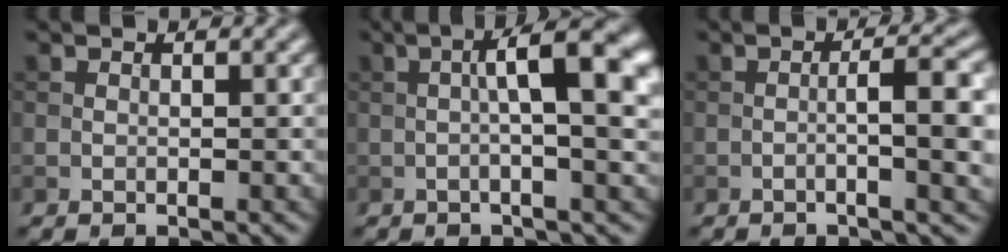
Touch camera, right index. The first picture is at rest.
{"total": 8.1, "force": [0.9, 1.9, 7.8], "torque": [-0.104, 0.015, 0.007]}
{"total": 5.9, "force": [-0.8, 1.3, 5.7], "torque": [-0.080, 0.008, -0.013]}